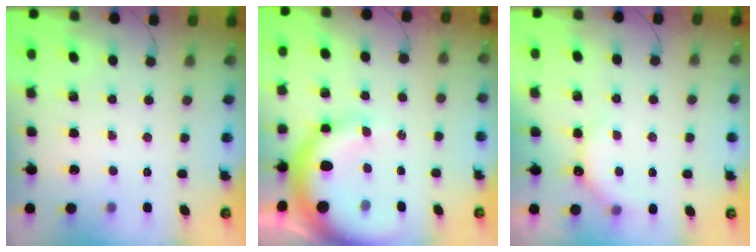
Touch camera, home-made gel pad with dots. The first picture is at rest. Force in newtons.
{"total": 12.1, "press": 11.9, "slide": 2.2}
{"total": 4.8, "press": 4.7, "slide": 0.8}